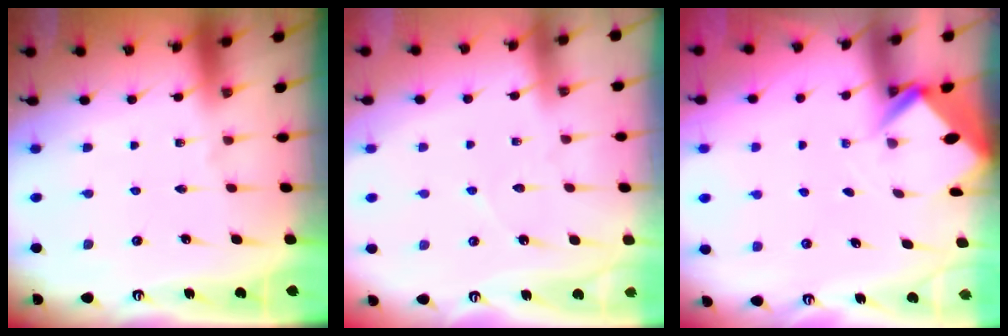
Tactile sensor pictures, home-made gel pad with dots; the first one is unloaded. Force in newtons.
{"total": 2.7, "press": 2.7, "slide": 0.4}
{"total": 2.4, "press": 2.4, "slide": 0.1}